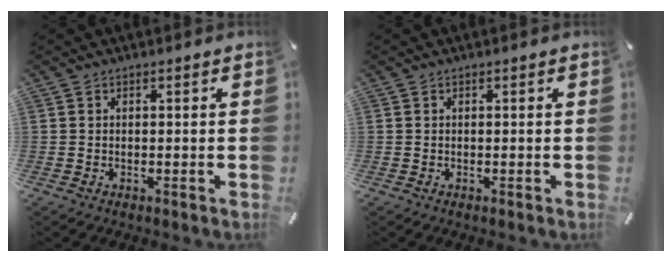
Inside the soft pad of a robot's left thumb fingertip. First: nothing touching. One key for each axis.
{"total": 0.0}